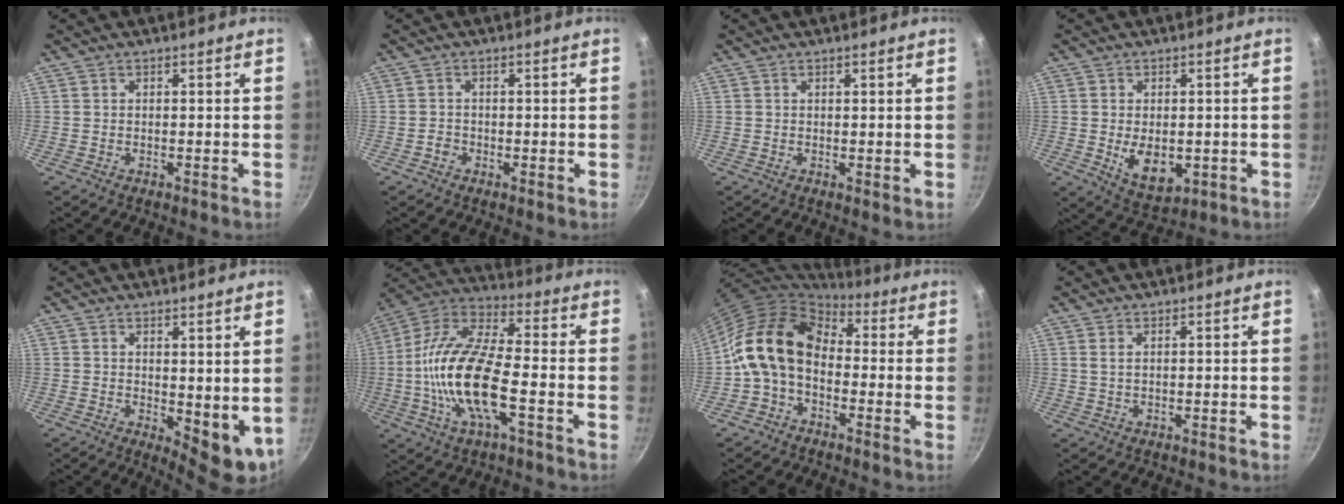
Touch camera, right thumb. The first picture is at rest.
{"total": 1.4, "force": [-0.7, 1.2, 0.4], "torque": [-0.002, 0.005, -0.013]}
{"total": 0.7, "force": [0.4, 0.3, 0.6], "torque": [-0.006, -0.006, 0.004]}
{"total": 8.1, "force": [-1.0, 5.0, 6.3], "torque": [-0.085, -0.013, 0.000]}
{"total": 8.0, "force": [2.0, 3.7, 6.8], "torque": [-0.079, -0.022, 0.036]}
{"total": 18.9, "force": [-4.3, 7.1, 16.9], "torque": [-0.329, 0.034, -0.101]}
{"total": 12.9, "force": [-0.6, 9.2, 9.1], "torque": [-0.141, 0.035, -0.033]}
{"total": 1.1, "force": [0.4, 0.5, 0.9], "torque": [-0.019, 0.000, 0.008]}